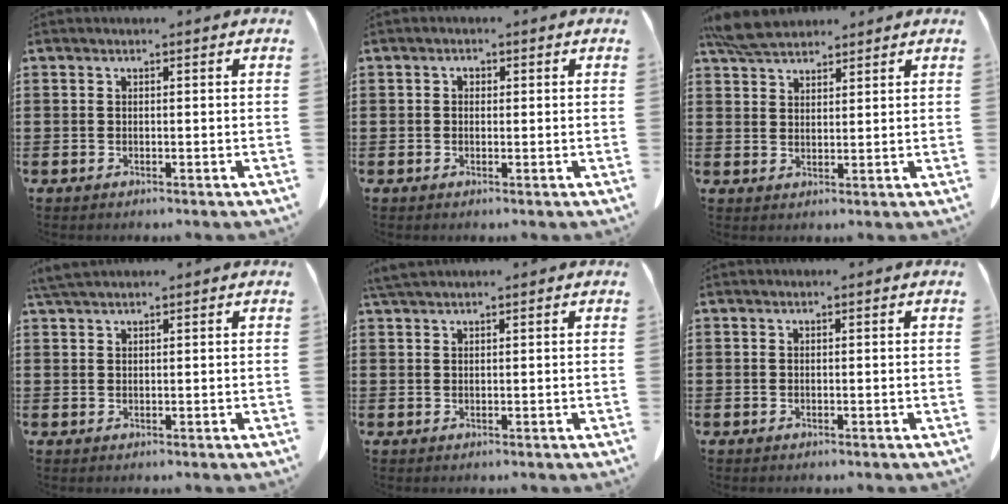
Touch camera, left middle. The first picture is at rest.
{"total": 0.8, "force": [0.1, 0.6, 0.5], "torque": [-0.013, 0.003, 0.002]}
{"total": 5.3, "force": [4.8, 1.4, 2.0], "torque": [-0.051, -0.007, 0.091]}
{"total": 2.2, "force": [1.8, 0.2, 1.2], "torque": [-0.028, 0.000, 0.035]}
{"total": 1.9, "force": [1.6, 0.1, 1.0], "torque": [-0.023, -0.001, 0.031]}
{"total": 0.0}